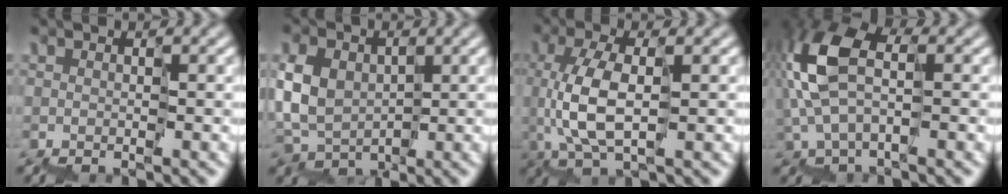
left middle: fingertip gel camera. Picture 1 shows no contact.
{"total": 3.5, "force": [0.4, 3.0, 1.8], "torque": [-0.049, 0.012, 0.001]}
{"total": 3.2, "force": [-0.1, 0.4, 3.2], "torque": [-0.084, 0.004, 0.004]}
{"total": 6.5, "force": [1.0, 3.2, 5.6], "torque": [-0.148, 0.025, 0.008]}